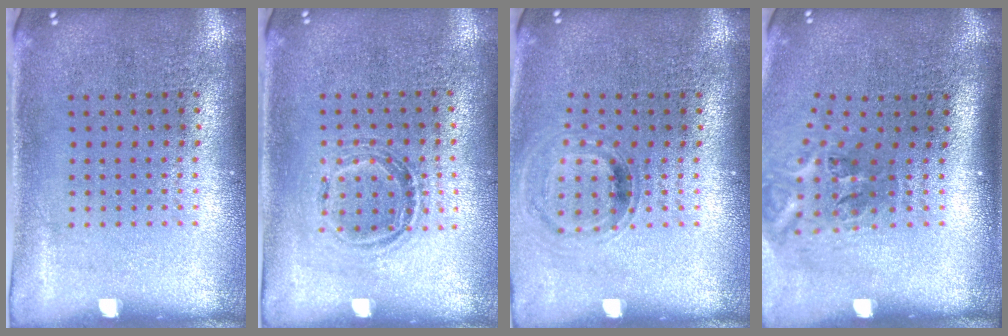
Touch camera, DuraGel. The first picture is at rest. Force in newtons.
{"total": 1.1, "press": 1.0, "slide": 0.4}
{"total": 0.8, "press": 0.8, "slide": 0.1}
{"total": 2.3, "press": 1.4, "slide": 1.8}